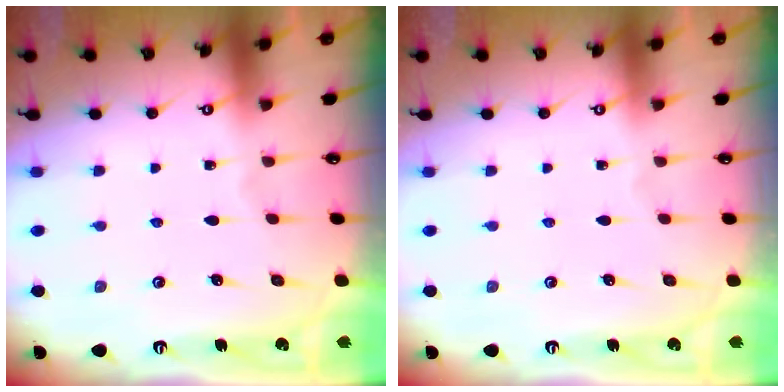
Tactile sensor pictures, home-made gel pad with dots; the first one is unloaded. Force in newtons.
{"total": 0.0}